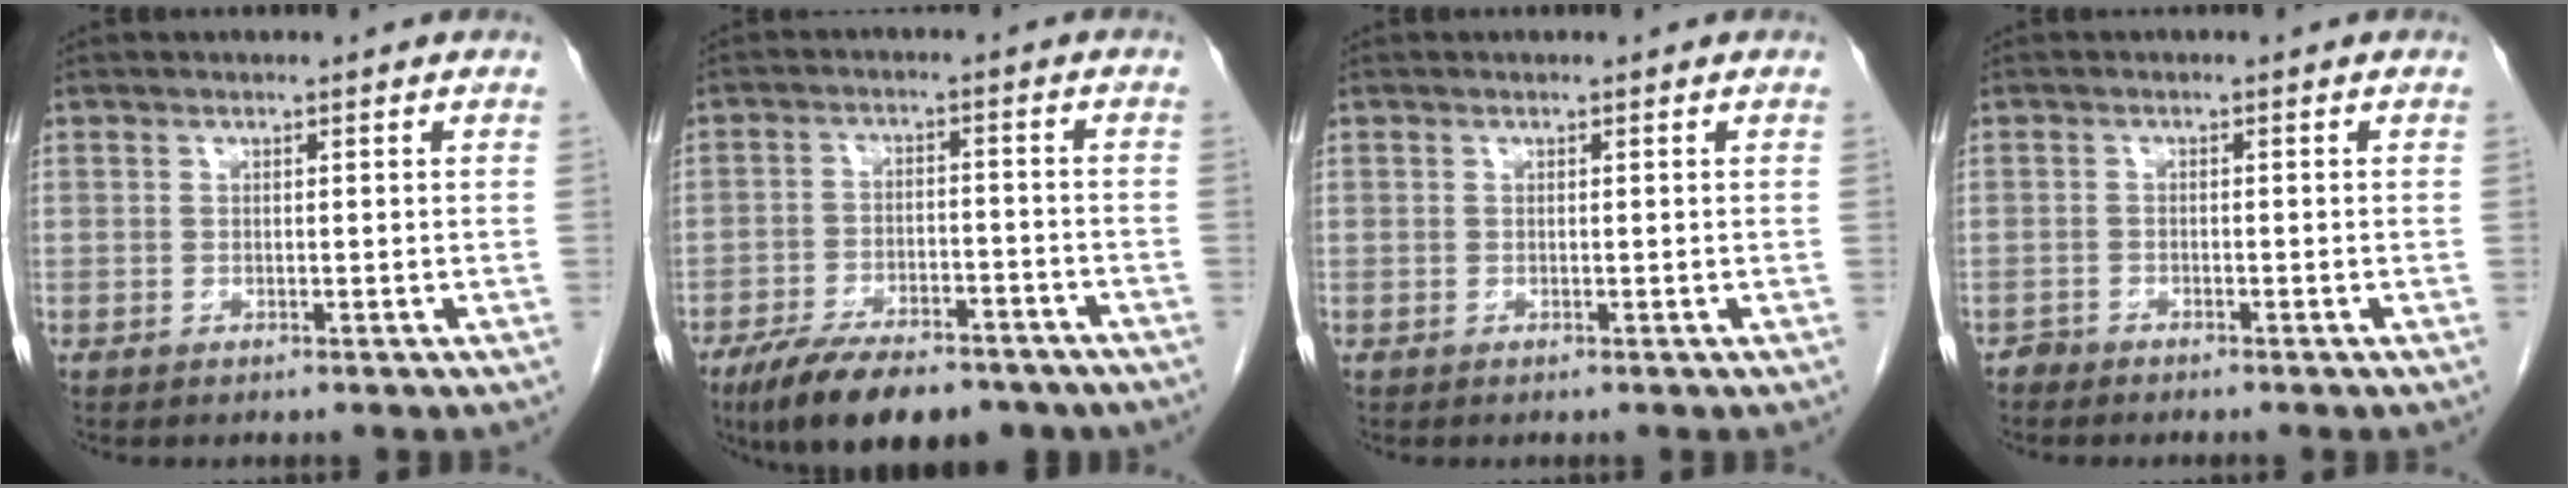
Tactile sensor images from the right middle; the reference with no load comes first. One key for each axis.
{"total": 14.9, "fx": -11.2, "fy": 5.3, "fz": 8.3, "tx": -0.136, "ty": -0.007, "tz": -0.172}
{"total": 0.0}
{"total": 1.0, "fx": -1.0, "fy": 0.1, "fz": -0.1, "tx": 0.002, "ty": -0.002, "tz": -0.021}